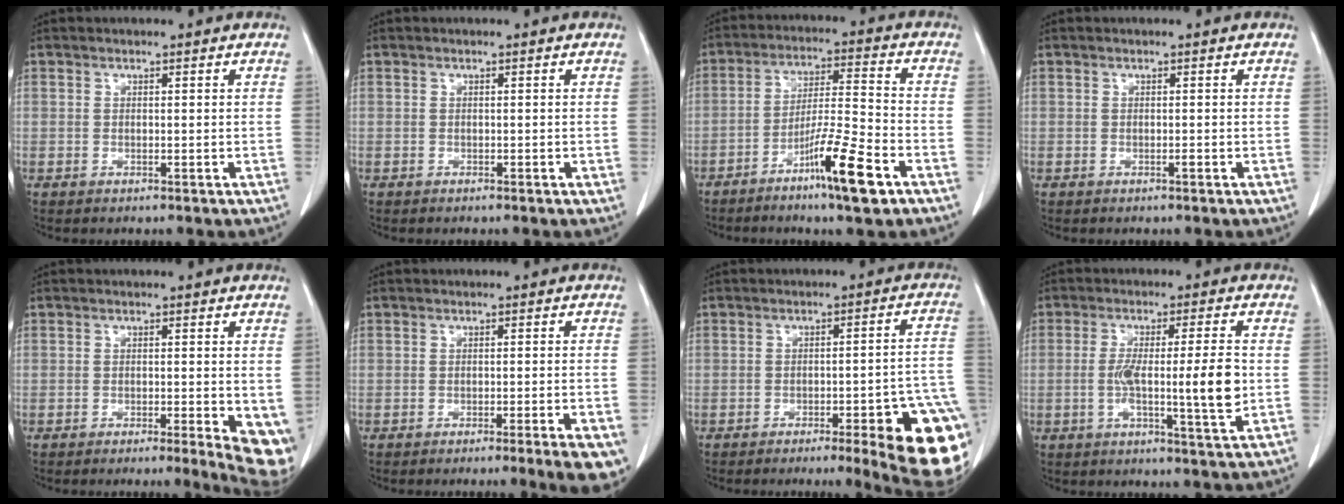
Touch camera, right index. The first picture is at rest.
{"total": 0.0}
{"total": 11.0, "force": [-6.3, 0.1, 9.0], "torque": [-0.158, -0.011, -0.110]}
{"total": 0.0}
{"total": 9.7, "force": [-4.2, 2.5, 8.4], "torque": [-0.072, -0.011, -0.056]}
{"total": 8.8, "force": [-5.9, 0.8, 6.5], "torque": [-0.057, -0.004, -0.080]}
{"total": 17.1, "force": [-8.5, 2.3, 14.6], "torque": [-0.091, 0.017, -0.108]}
{"total": 9.4, "force": [-1.4, 0.4, 9.3], "torque": [-0.155, 0.000, -0.024]}